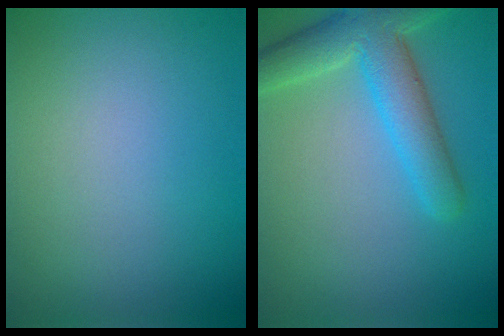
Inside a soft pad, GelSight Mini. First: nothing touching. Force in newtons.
{"total": 6.0, "press": 6.0, "slide": 0.4}